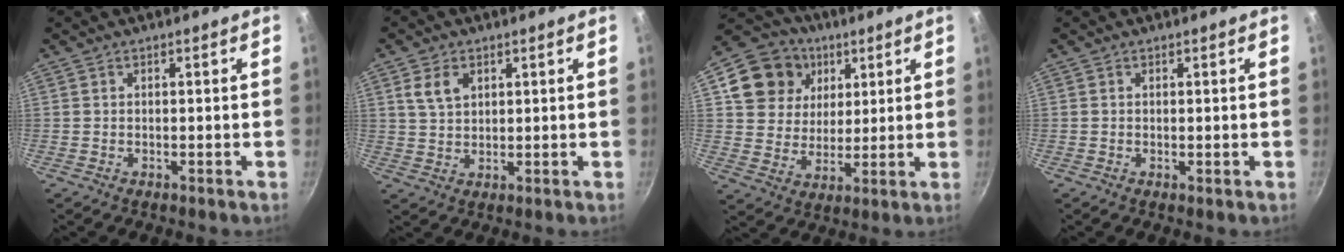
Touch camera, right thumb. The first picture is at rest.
{"total": 4.9, "force": [2.0, 3.3, 3.0], "torque": [-0.044, -0.004, 0.041]}
{"total": 14.2, "force": [5.6, 11.9, 5.4], "torque": [-0.069, -0.007, 0.093]}
{"total": 0.0}